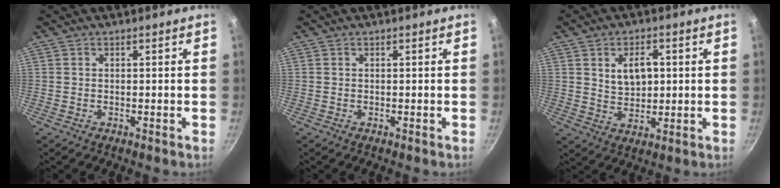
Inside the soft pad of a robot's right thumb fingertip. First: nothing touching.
{"total": 0.0}
{"total": 7.3, "force": [1.6, 4.8, 5.3], "torque": [-0.067, -0.008, 0.033]}